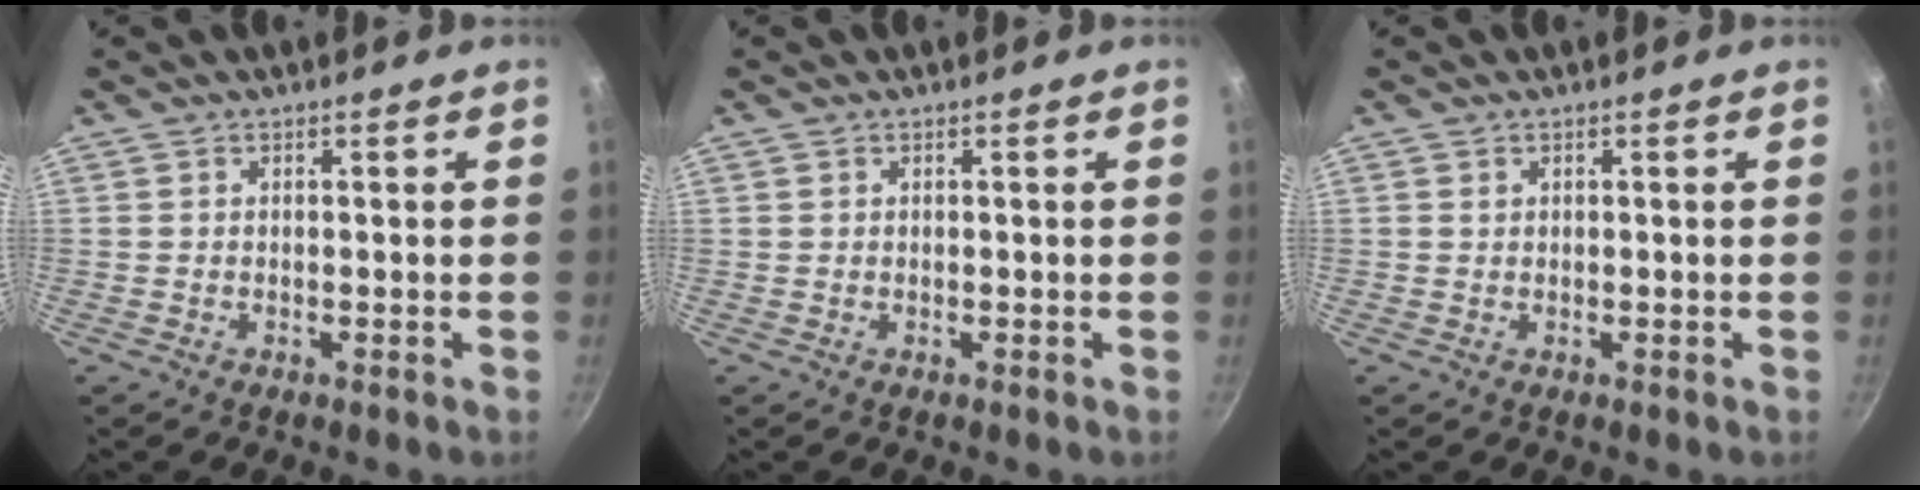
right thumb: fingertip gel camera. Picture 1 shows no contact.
{"total": 0.0}
{"total": 0.5, "force": [0.2, 0.4, 0.1], "torque": [-0.001, 0.001, 0.004]}